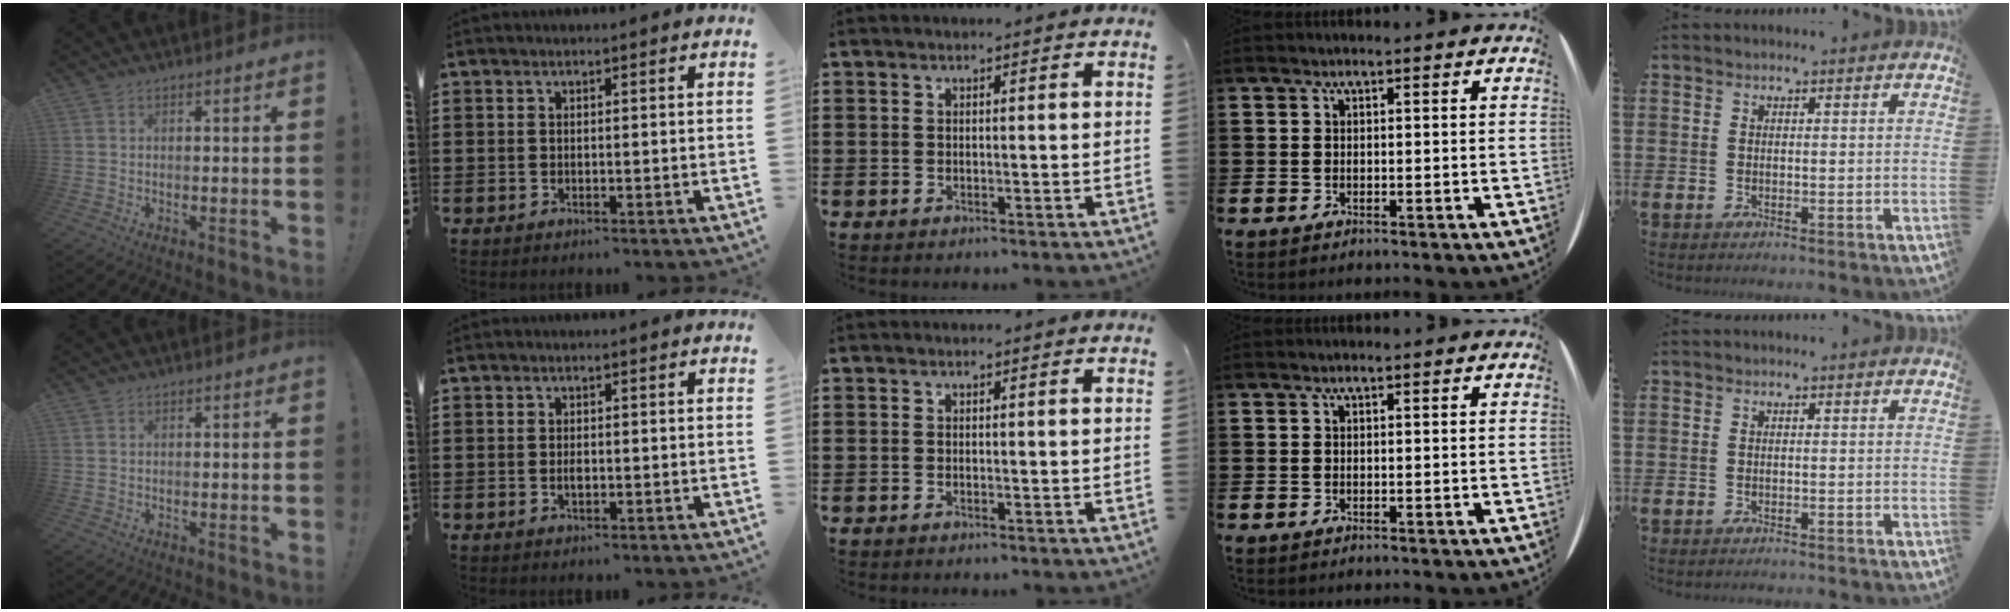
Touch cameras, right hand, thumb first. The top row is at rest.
{"index": {"total": 1.2, "force": [-0.3, 0.6, 1.1], "torque": [-0.021, -0.003, -0.005]}}